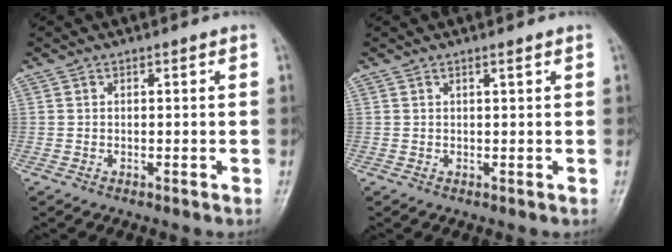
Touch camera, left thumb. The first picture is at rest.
{"total": 0.9, "force": [0.6, 0.1, 0.7], "torque": [-0.011, -0.001, 0.009]}